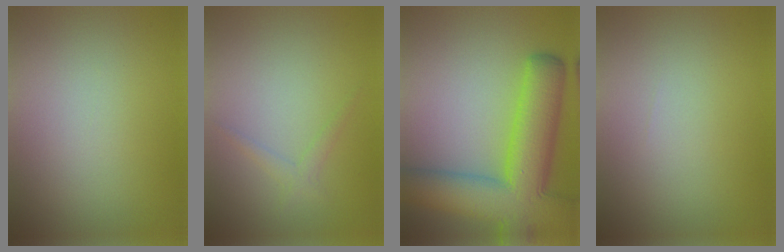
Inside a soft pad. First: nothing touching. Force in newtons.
{"total": 1.1, "press": 1.1, "slide": 0.0}
{"total": 11.5, "press": 11.5, "slide": 0.6}
{"total": 0.0}